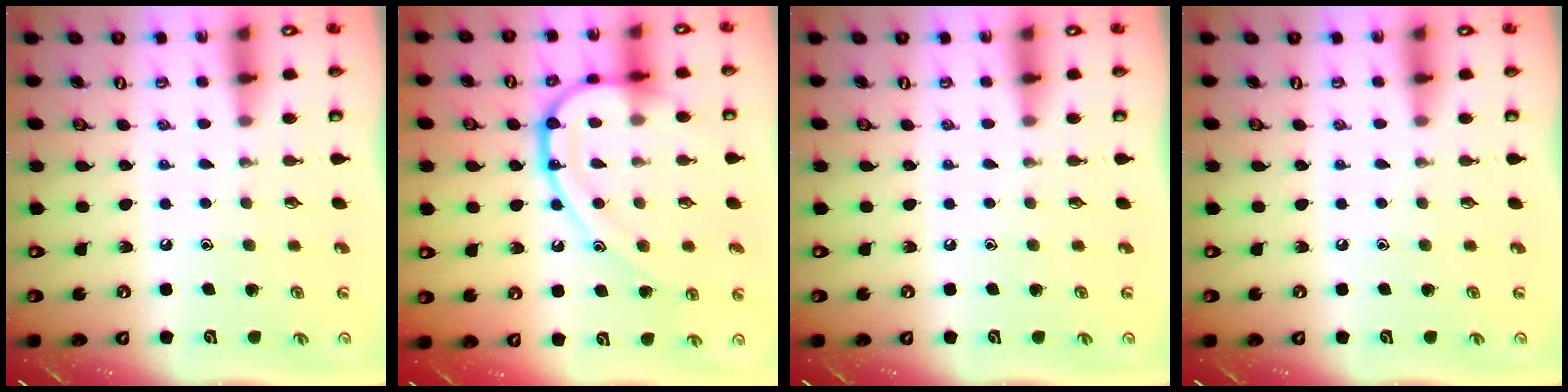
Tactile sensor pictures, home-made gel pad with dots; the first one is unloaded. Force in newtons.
{"total": 16.6, "press": 16.5, "slide": 1.4}
{"total": 0.0}
{"total": 0.0}